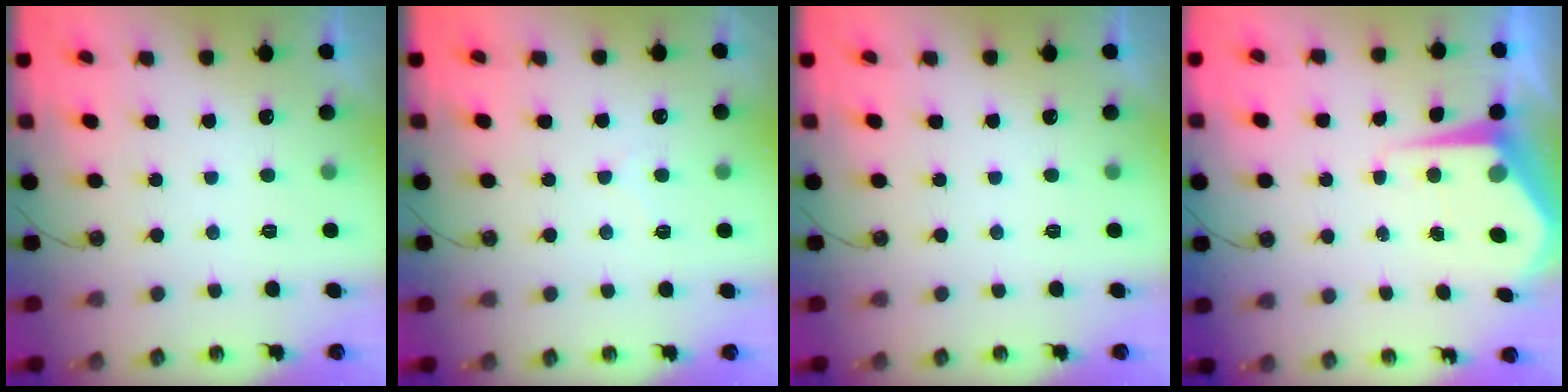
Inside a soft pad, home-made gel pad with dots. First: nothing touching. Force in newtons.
{"total": 4.0, "press": 4.0, "slide": 0.5}
{"total": 0.0}
{"total": 7.3, "press": 7.3, "slide": 0.5}